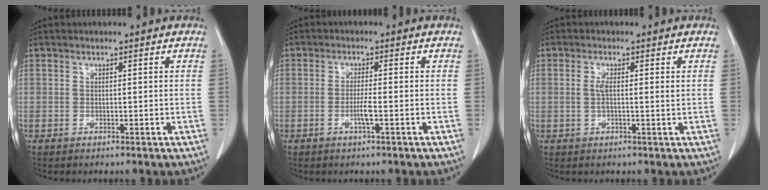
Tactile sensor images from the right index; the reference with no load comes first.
{"total": 2.5, "force": [-0.8, -0.1, 2.4], "torque": [-0.048, -0.001, -0.015]}
{"total": 2.4, "force": [0.4, 0.5, 2.4], "torque": [-0.047, 0.002, 0.010]}